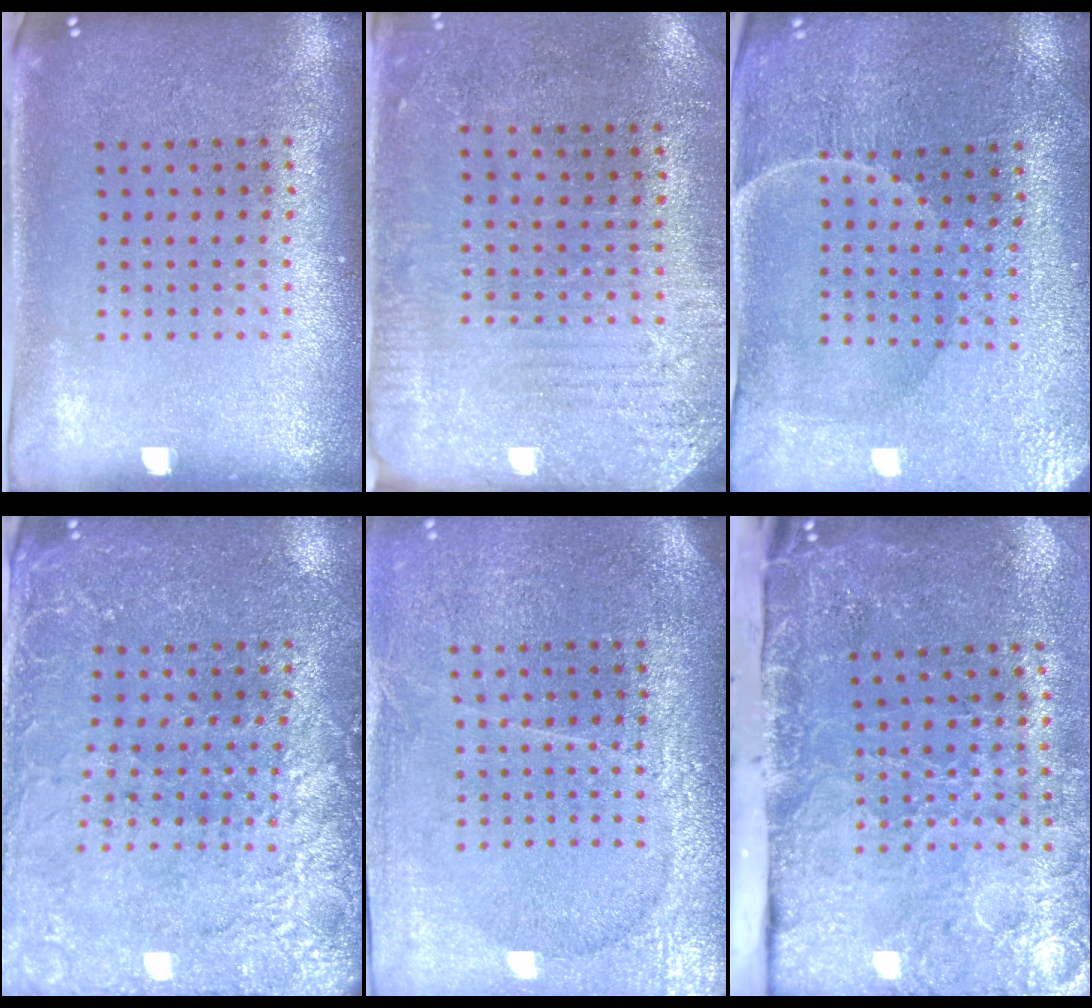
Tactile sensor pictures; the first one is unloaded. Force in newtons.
{"total": 2.8, "press": 2.4, "slide": 1.4}
{"total": 1.3, "press": 1.2, "slide": 0.3}
{"total": 2.7, "press": 2.7, "slide": 0.5}
{"total": 3.8, "press": 3.4, "slide": 1.7}
{"total": 4.8, "press": 3.6, "slide": 3.2}